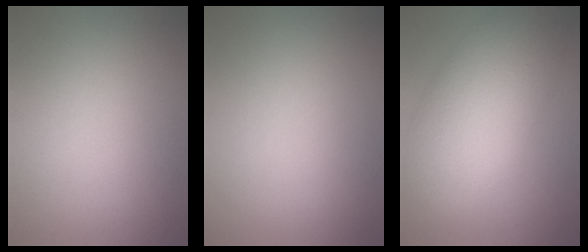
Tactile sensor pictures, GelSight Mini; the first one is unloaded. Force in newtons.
{"total": 0.0}
{"total": 8.5, "press": 8.5, "slide": 0.4}